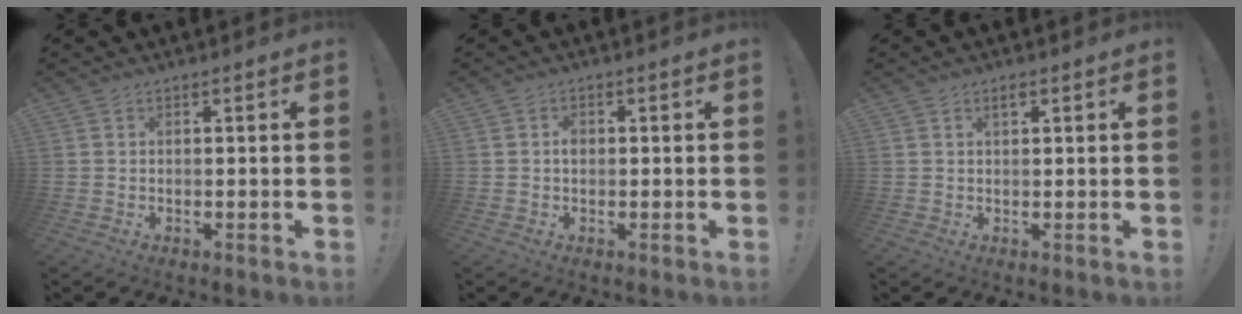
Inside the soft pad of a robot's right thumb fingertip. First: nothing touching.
{"total": 1.9, "force": [-0.2, 1.4, 1.2], "torque": [-0.009, 0.001, -0.007]}
{"total": 1.9, "force": [1.1, 0.7, 1.4], "torque": [-0.026, 0.001, 0.018]}